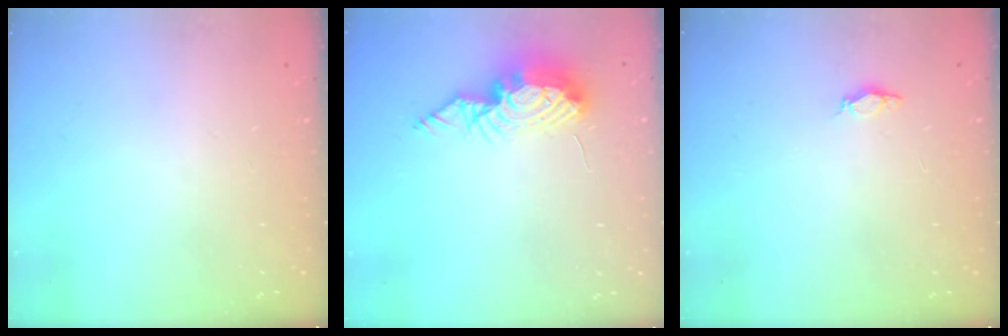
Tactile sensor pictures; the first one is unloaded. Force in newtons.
{"total": 10.7, "press": 10.7, "slide": 1.0}
{"total": 4.0, "press": 3.7, "slide": 1.5}